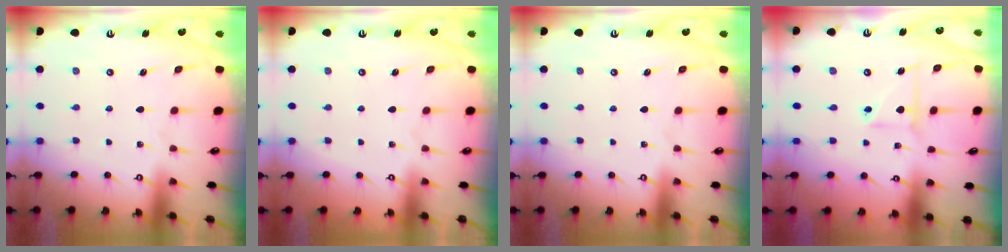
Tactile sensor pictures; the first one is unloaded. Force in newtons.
{"total": 0.8, "press": 0.7, "slide": 0.4}
{"total": 0.0}
{"total": 4.4, "press": 4.2, "slide": 1.4}